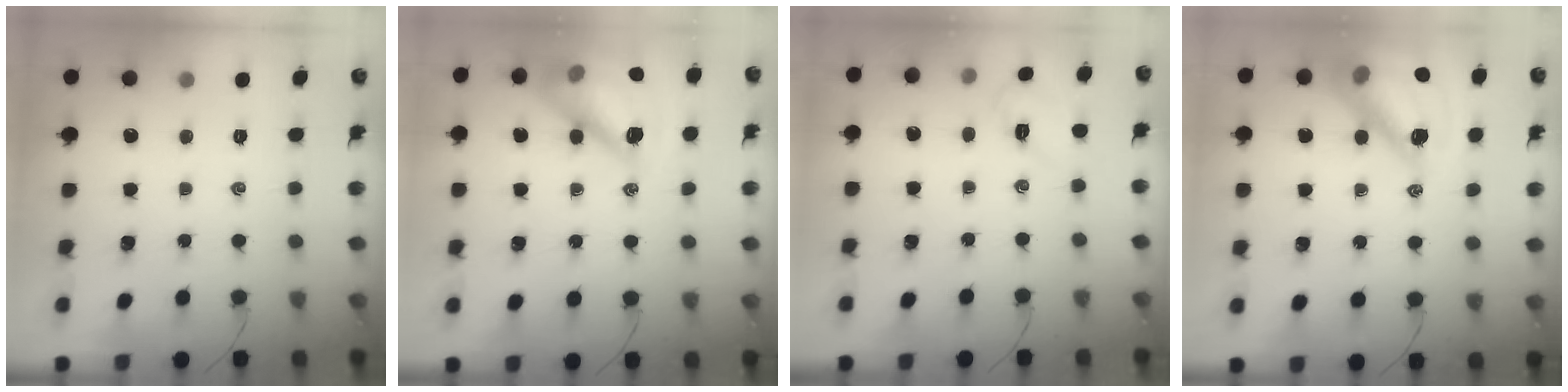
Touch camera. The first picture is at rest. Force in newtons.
{"total": 17.0, "press": 16.9, "slide": 2.5}
{"total": 3.6, "press": 3.5, "slide": 0.9}
{"total": 20.1, "press": 19.8, "slide": 3.2}